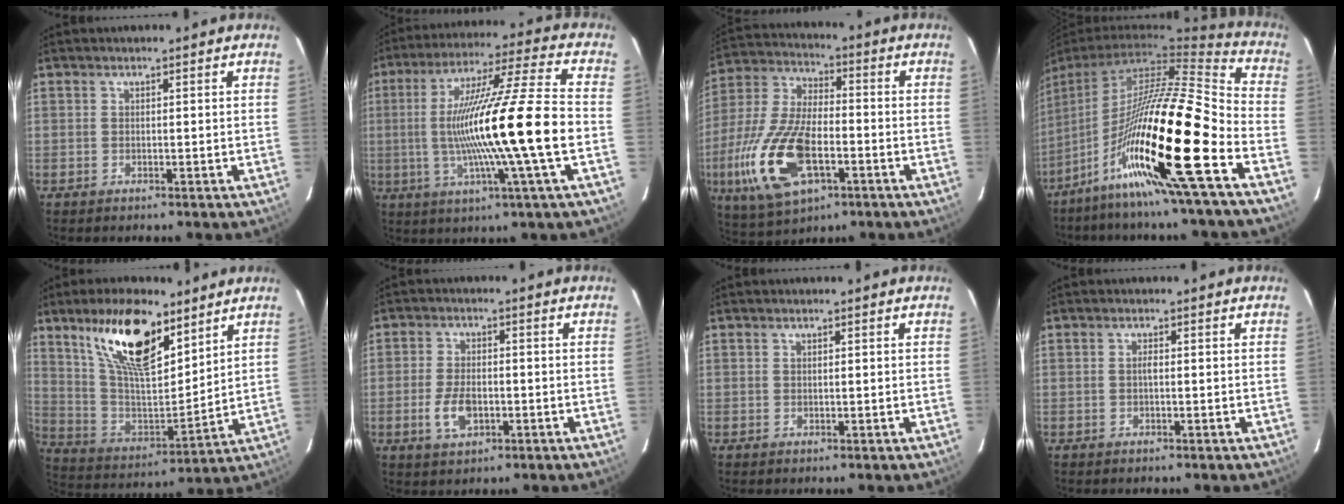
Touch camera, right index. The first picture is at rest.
{"total": 19.8, "force": [-2.5, -1.6, 19.6], "torque": [-0.343, -0.010, -0.043]}
{"total": 19.8, "force": [-6.6, 9.4, 16.2], "torque": [-0.364, -0.022, -0.116]}
{"total": 21.1, "force": [-8.9, 0.3, 19.1], "torque": [-0.319, -0.040, -0.168]}
{"total": 19.2, "force": [11.8, 7.4, 13.2], "torque": [-0.246, 0.004, 0.228]}
{"total": 6.2, "force": [-1.9, 3.4, 4.8], "torque": [-0.104, -0.005, -0.032]}
{"total": 0.5, "force": [0.2, -0.1, 0.4], "torque": [-0.011, 0.002, 0.005]}
{"total": 0.8, "force": [-0.1, 0.1, 0.8], "torque": [-0.017, 0.004, -0.003]}